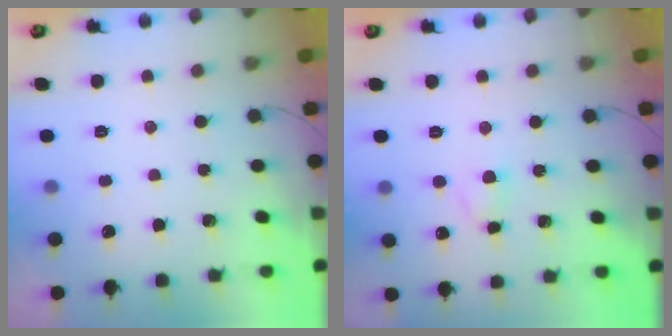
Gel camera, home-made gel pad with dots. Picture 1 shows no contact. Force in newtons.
{"total": 2.8, "press": 2.6, "slide": 1.1}